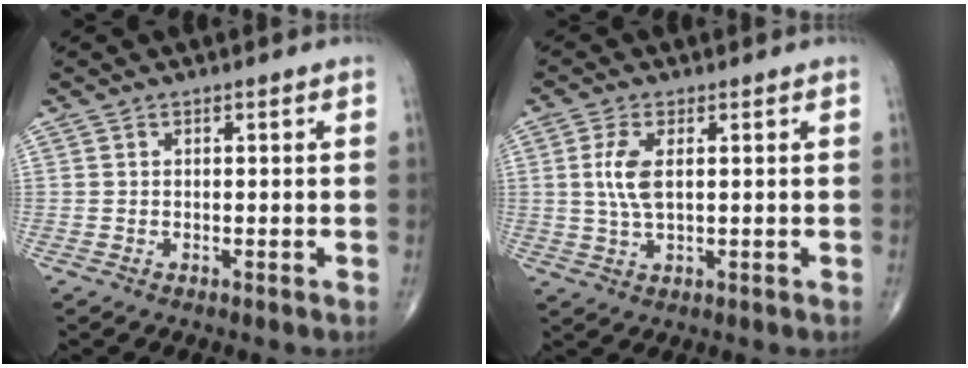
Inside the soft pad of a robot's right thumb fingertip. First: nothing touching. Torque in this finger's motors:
{"motor_torque": [-0.45, 0.78, 0.50, 0.19, 0.05]}